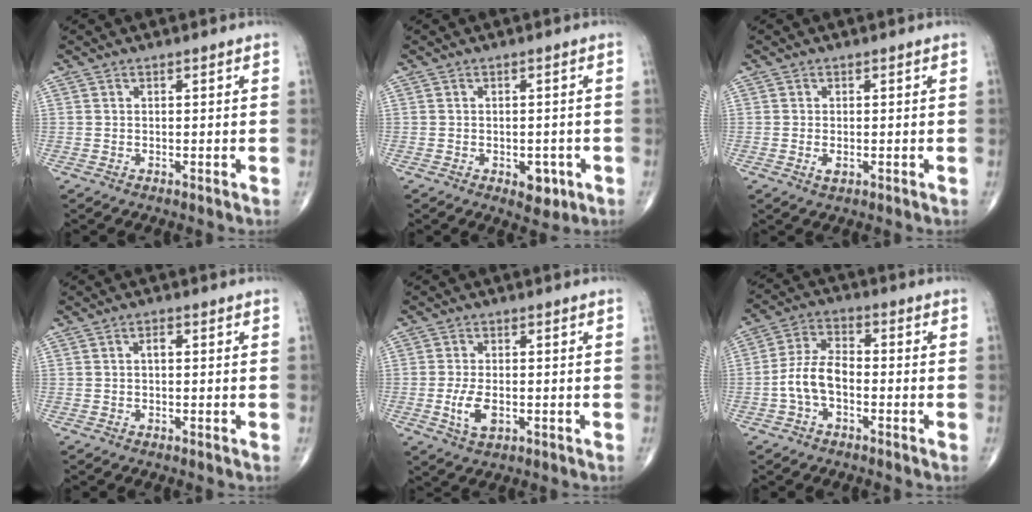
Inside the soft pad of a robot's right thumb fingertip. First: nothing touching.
{"total": 3.8, "force": [-1.5, 2.3, 2.6], "torque": [-0.015, 0.002, -0.014]}
{"total": 1.4, "force": [-0.3, 0.7, 1.2], "torque": [-0.022, -0.004, -0.006]}
{"total": 1.3, "force": [0.0, 0.7, 1.1], "torque": [-0.015, 0.003, -0.003]}
{"total": 5.0, "force": [-1.2, 2.6, 4.1], "torque": [-0.082, -0.005, -0.018]}
{"total": 7.6, "force": [-2.2, 4.2, 5.9], "torque": [-0.116, 0.030, -0.050]}